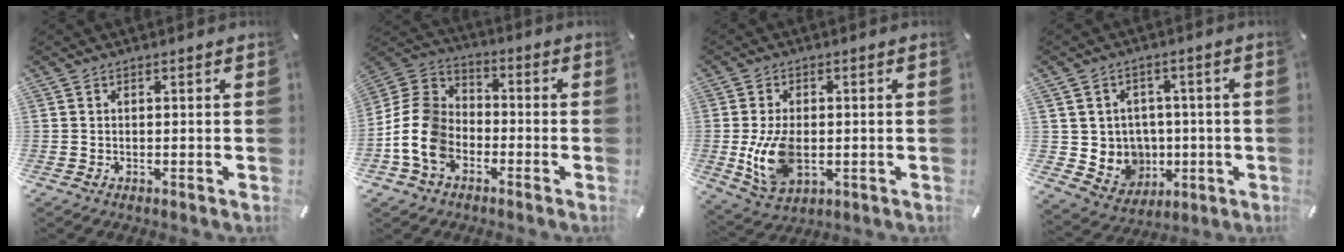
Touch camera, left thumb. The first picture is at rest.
{"total": 13.1, "force": [-5.0, 9.9, 6.8], "torque": [-0.158, 0.033, -0.090]}
{"total": 10.4, "force": [-1.2, 6.7, 8.0], "torque": [-0.166, -0.010, -0.021]}
{"total": 8.1, "force": [0.6, 8.0, 0.5], "torque": [-0.029, -0.013, 0.026]}